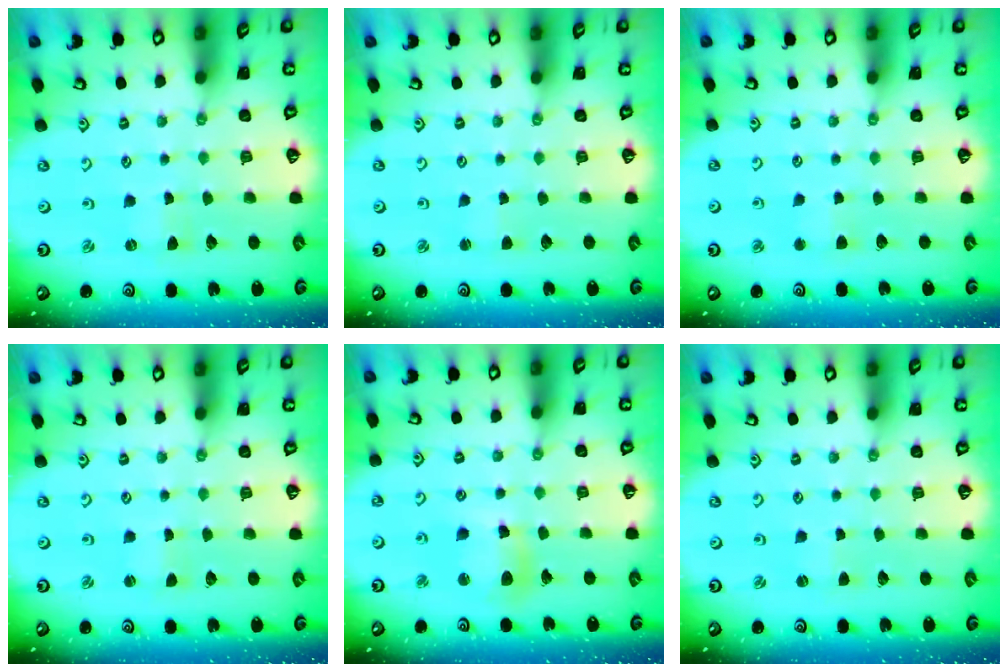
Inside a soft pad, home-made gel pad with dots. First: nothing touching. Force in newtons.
{"total": 0.7, "press": 0.7, "slide": 0.1}
{"total": 2.4, "press": 2.3, "slide": 0.5}
{"total": 0.6, "press": 0.6, "slide": 0.1}
{"total": 11.3, "press": 11.2, "slide": 1.5}
{"total": 1.5, "press": 1.4, "slide": 0.2}